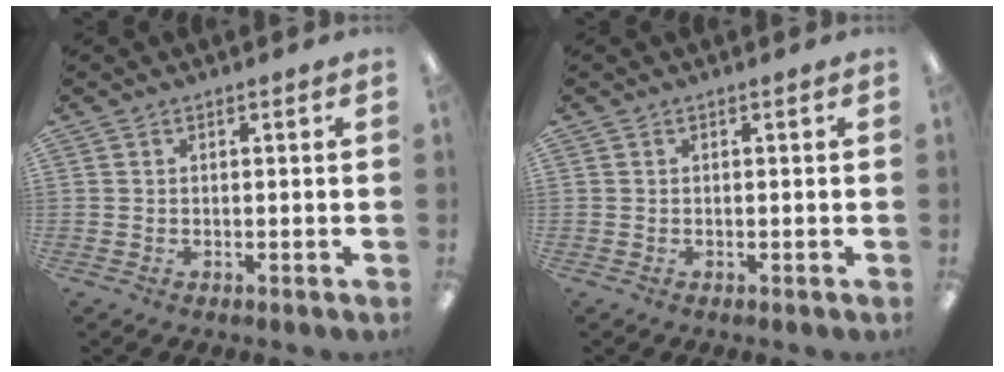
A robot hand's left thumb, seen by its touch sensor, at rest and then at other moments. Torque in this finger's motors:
{"motor_torque": [-0.01, -0.01, 0.06, -0.05, 0.00]}